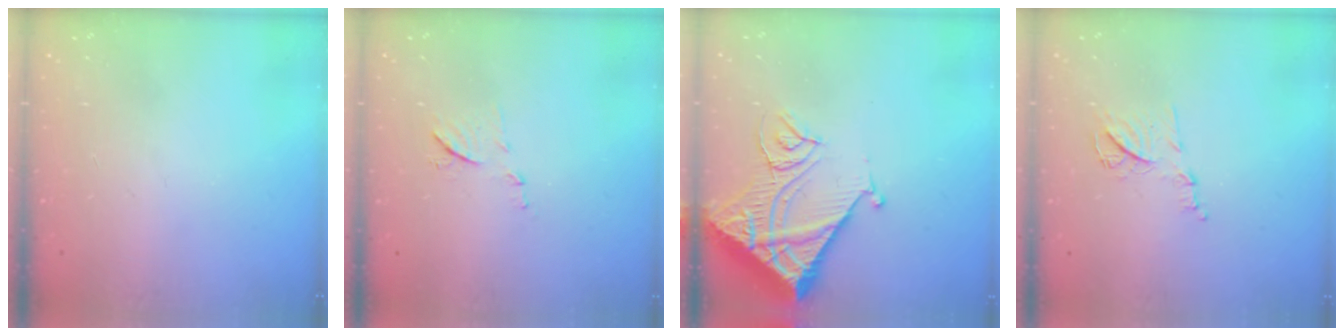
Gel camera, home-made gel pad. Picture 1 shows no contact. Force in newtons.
{"total": 7.2, "press": 7.1, "slide": 0.5}
{"total": 14.7, "press": 14.6, "slide": 1.7}
{"total": 9.1, "press": 9.1, "slide": 0.5}